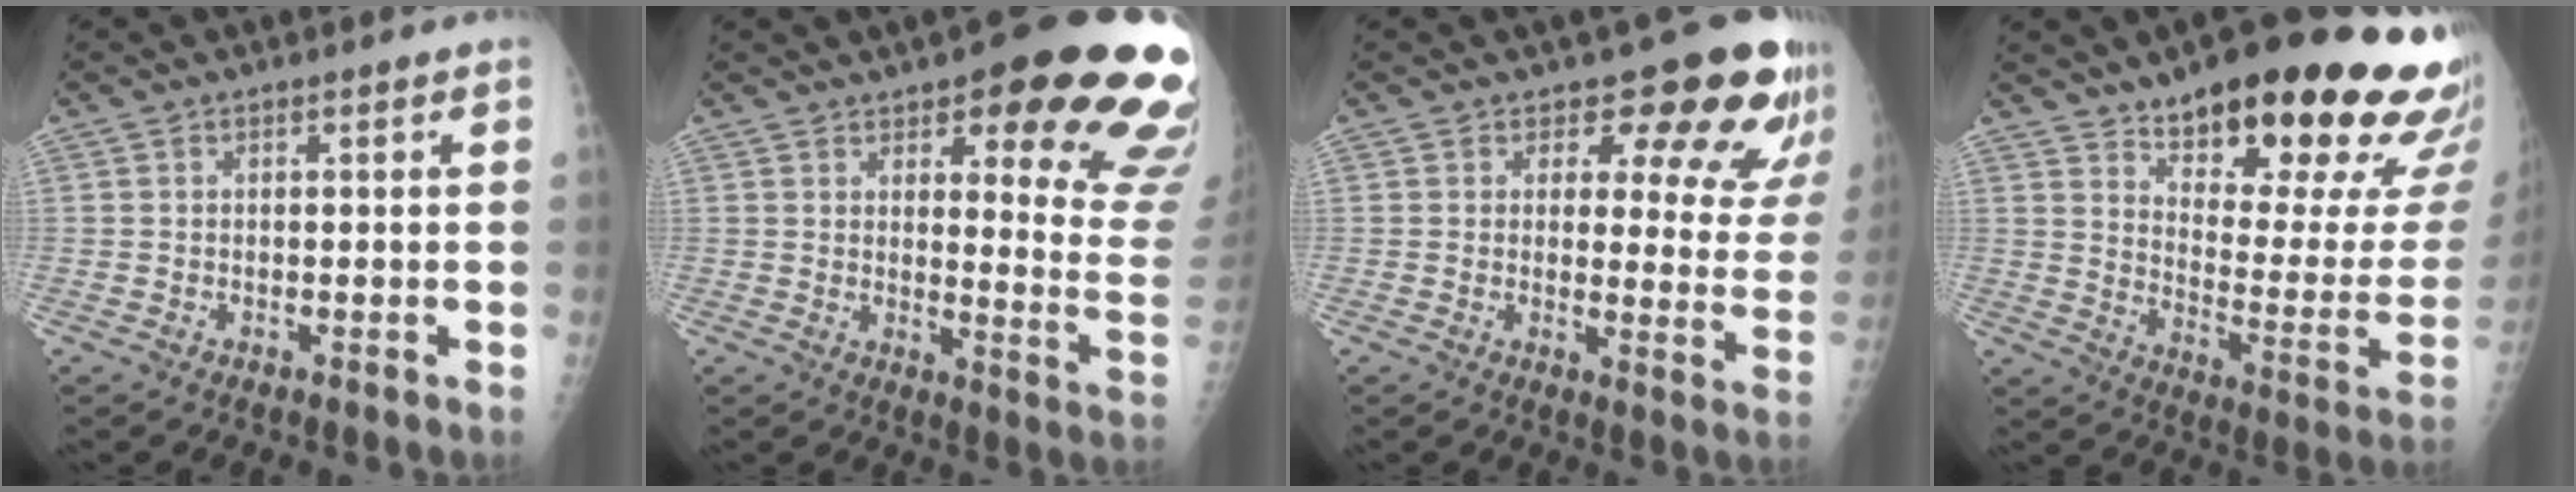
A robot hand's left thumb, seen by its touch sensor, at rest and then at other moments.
{"total": 22.3, "force": [13.7, 6.1, 16.5], "torque": [-0.162, -0.072, 0.165]}
{"total": 14.6, "force": [11.2, 6.2, 7.0], "torque": [-0.028, -0.076, 0.110]}
{"total": 29.0, "force": [20.1, 8.3, 19.2], "torque": [-0.220, -0.100, 0.280]}